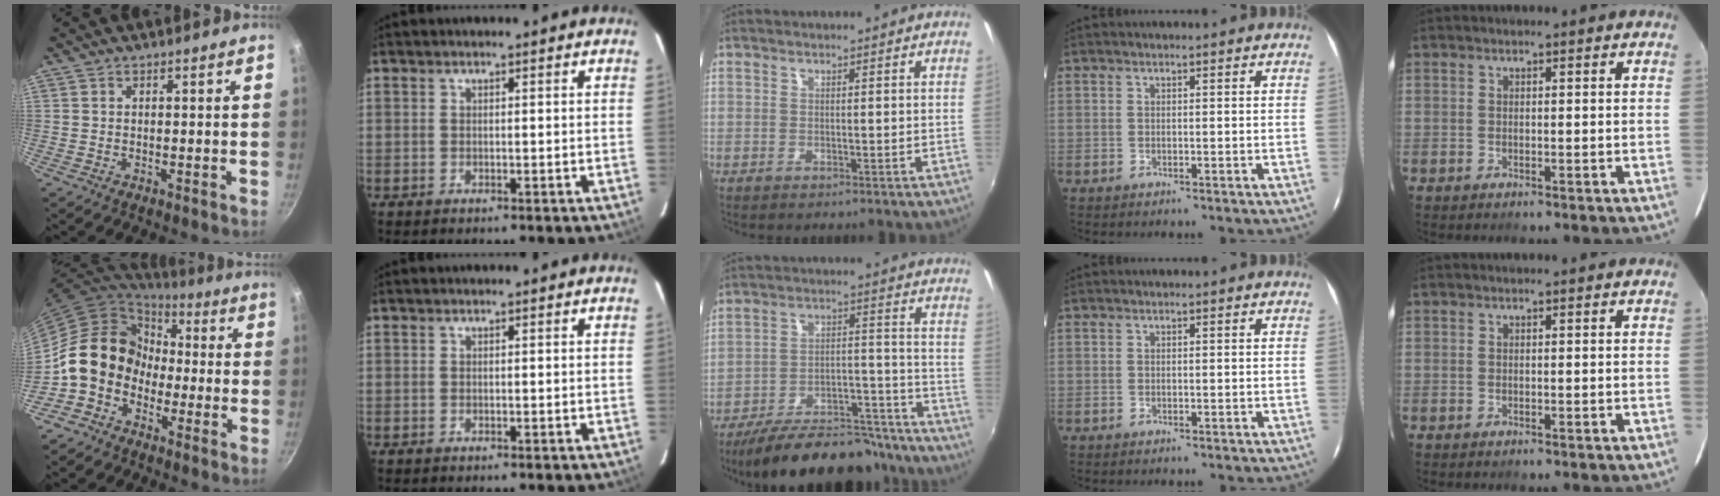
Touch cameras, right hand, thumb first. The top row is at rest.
{"thumb": {"total": 12.9, "force": [-3.3, 10.7, 6.5], "torque": [-0.067, 0.049, -0.077]}, "middle": {"total": 23.6, "force": [-20.5, 7.3, 9.1], "torque": [-0.163, 0.019, -0.272]}}